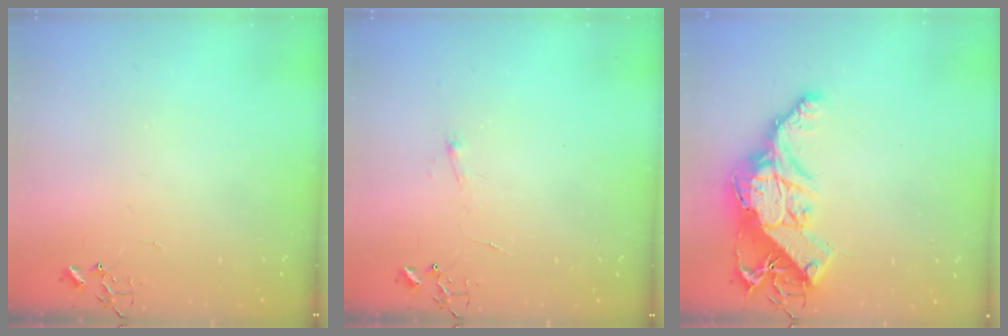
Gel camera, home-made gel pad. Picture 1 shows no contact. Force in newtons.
{"total": 4.1, "press": 4.0, "slide": 0.6}
{"total": 18.1, "press": 18.0, "slide": 1.6}